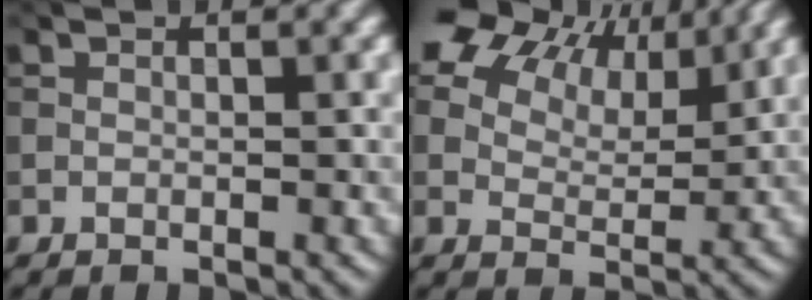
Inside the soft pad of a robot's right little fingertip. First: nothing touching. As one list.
[{"total": 10.7, "force": [7.1, 5.9, 5.5], "torque": [-0.136, 0.014, 0.141]}]